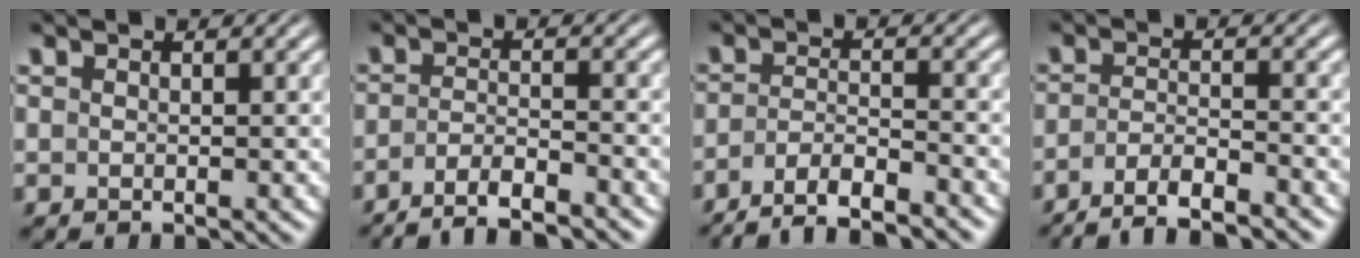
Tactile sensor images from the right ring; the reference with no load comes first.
{"total": 5.7, "force": [-5.1, 1.4, 2.1], "torque": [-0.033, -0.017, -0.074]}
{"total": 6.8, "force": [-5.7, 2.6, 2.6], "torque": [-0.042, -0.020, -0.085]}
{"total": 6.2, "force": [-5.4, 1.9, 2.4], "torque": [-0.036, -0.019, -0.079]}